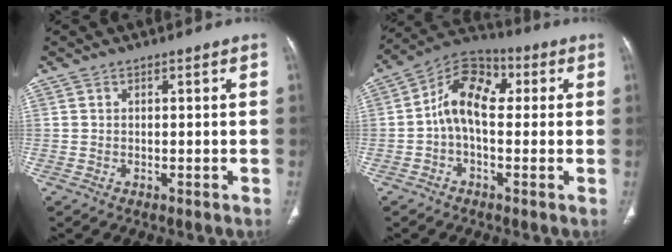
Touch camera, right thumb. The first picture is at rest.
{"total": 10.6, "force": [0.3, 6.6, 8.2], "torque": [-0.121, 0.033, -0.012]}